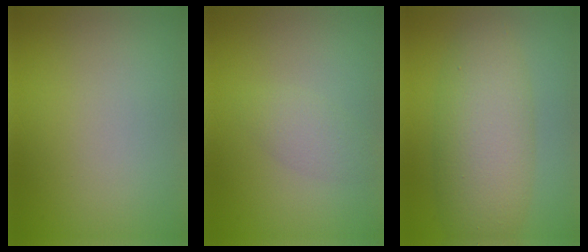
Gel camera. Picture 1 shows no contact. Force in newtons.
{"total": 1.7, "press": 1.7, "slide": 0.1}
{"total": 7.2, "press": 7.2, "slide": 0.1}